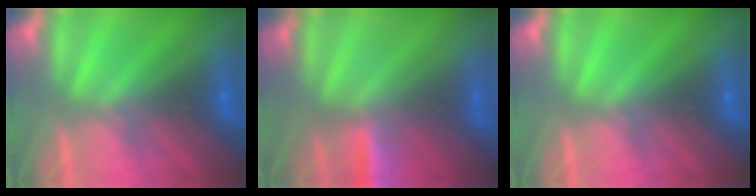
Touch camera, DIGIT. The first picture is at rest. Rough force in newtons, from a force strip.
{"total": 3.0}
{"total": 0.0}